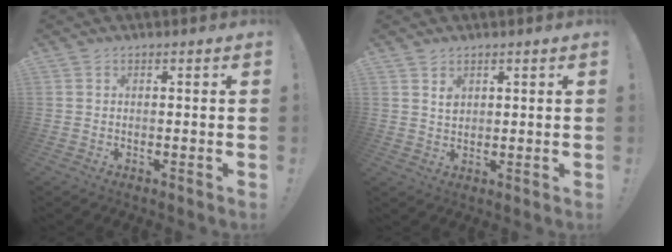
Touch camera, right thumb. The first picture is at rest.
{"total": 2.5, "force": [1.6, 1.7, 0.8], "torque": [-0.003, -0.012, 0.026]}